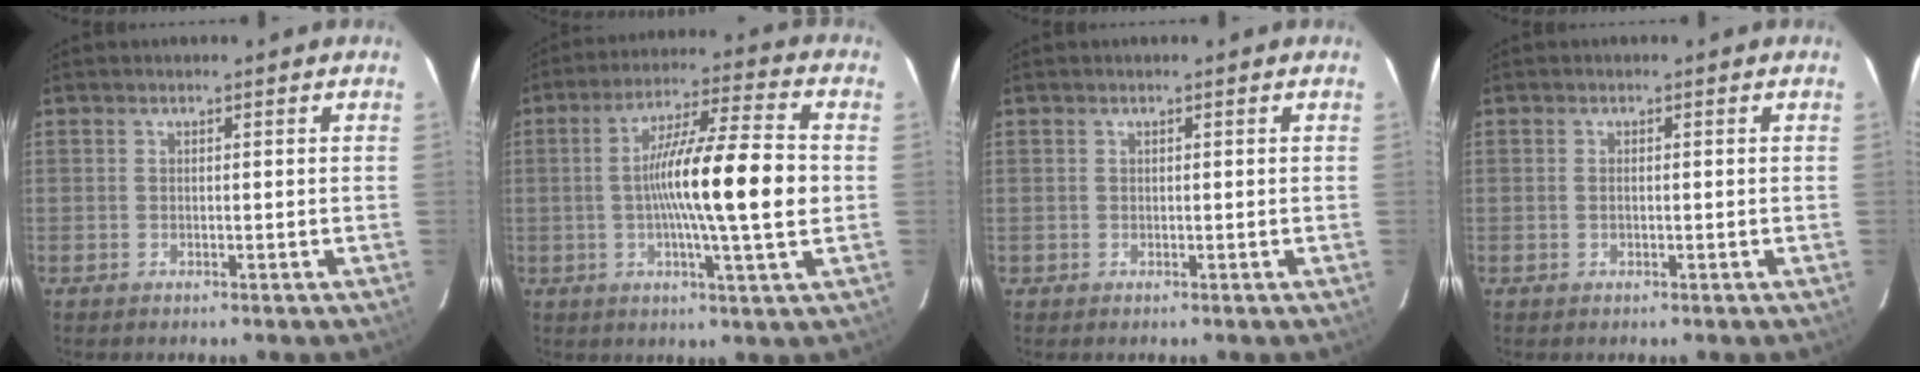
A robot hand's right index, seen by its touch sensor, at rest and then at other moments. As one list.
[{"total": 15.2, "force": [-0.7, 0.7, 15.1], "torque": [-0.249, 0.006, -0.017]}, {"total": 0.6, "force": [0.0, 0.6, -0.1], "torque": [0.004, 0.003, 0.000]}, {"total": 0.7, "force": [-0.1, 0.3, 0.6], "torque": [-0.013, 0.001, -0.002]}]